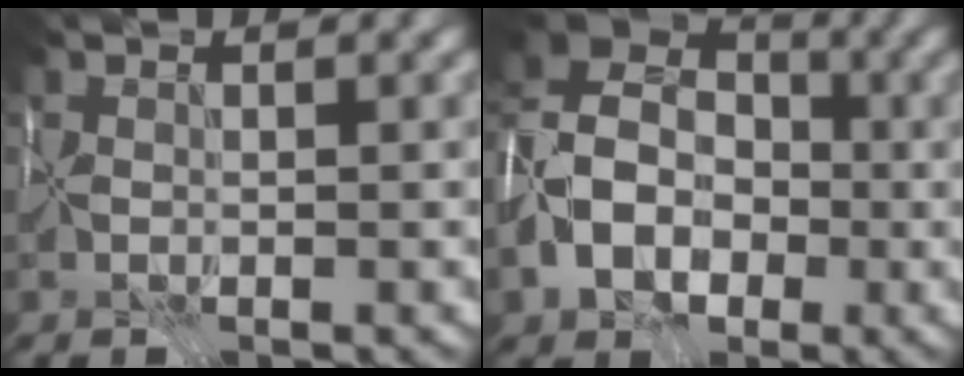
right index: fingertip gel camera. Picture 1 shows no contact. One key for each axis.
{"total": 10.1, "fx": -2.8, "fy": 7.5, "fz": 6.2, "tx": -0.131, "ty": -0.002, "tz": -0.063}